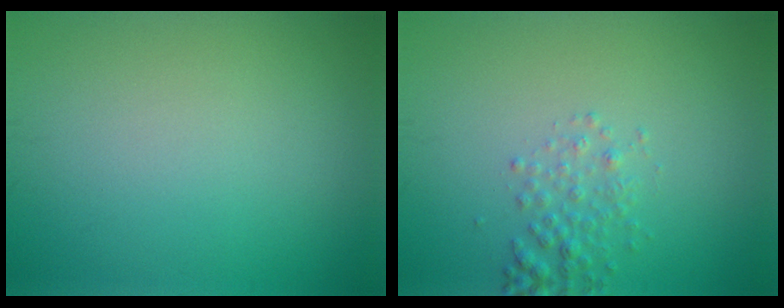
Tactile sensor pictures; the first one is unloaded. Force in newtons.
{"total": 1.7, "press": 1.7, "slide": 0.1}